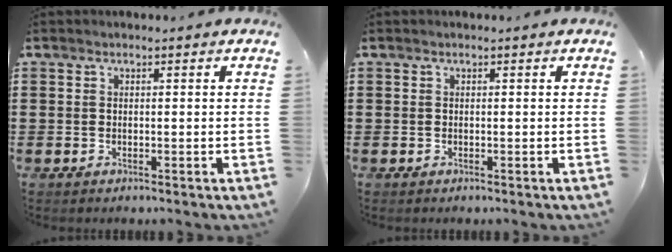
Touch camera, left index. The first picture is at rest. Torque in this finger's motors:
{"motor_torque": [-0.02, 0.00, 0.00, -0.01]}